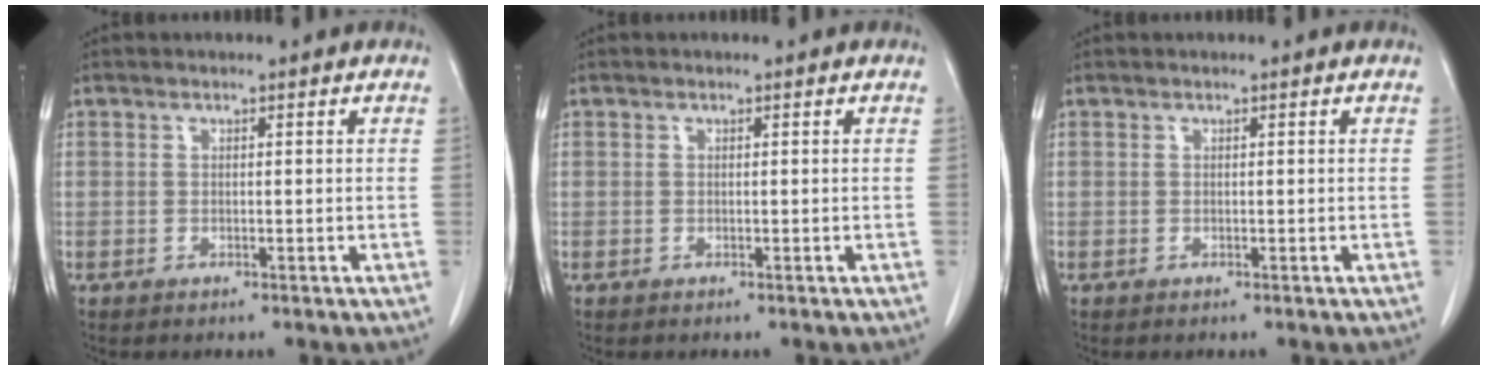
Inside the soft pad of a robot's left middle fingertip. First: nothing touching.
{"total": 0.0}
{"total": 0.0}